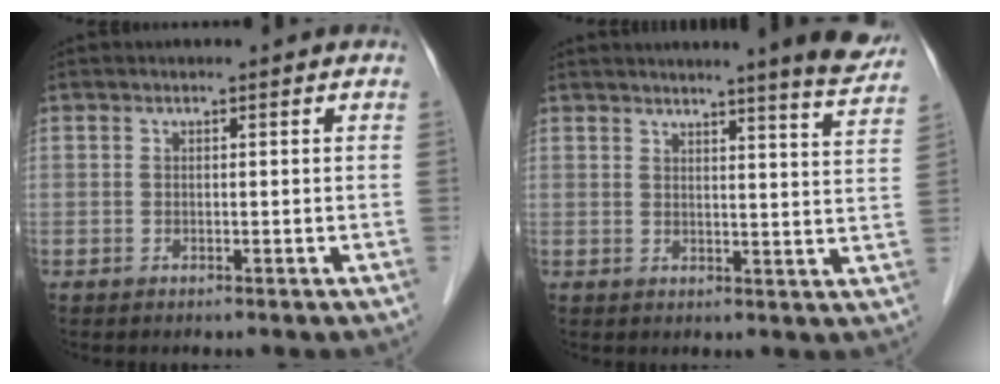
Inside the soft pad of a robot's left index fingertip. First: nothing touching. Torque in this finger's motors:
{"motor_torque": [1.06, -1.08, 0.65, 0.09]}